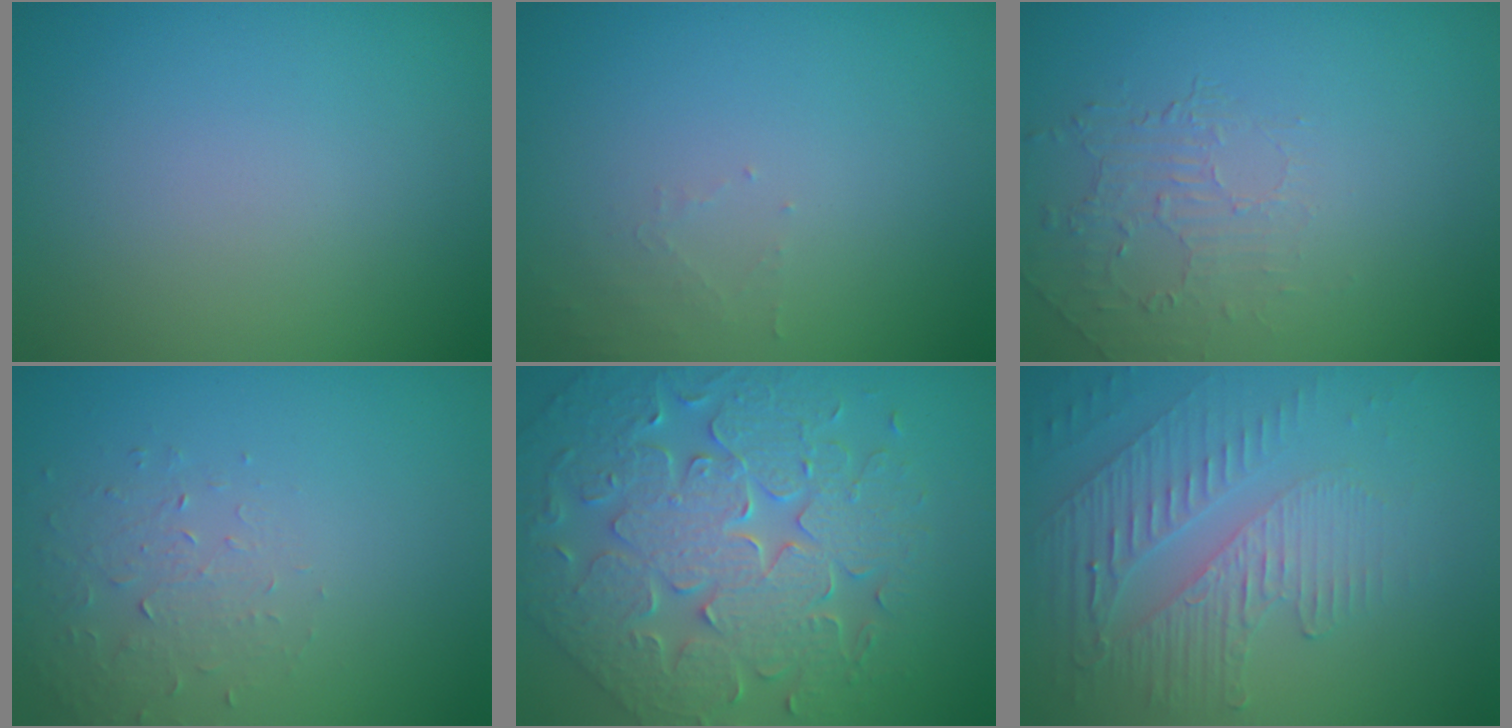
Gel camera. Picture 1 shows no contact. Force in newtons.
{"total": 1.0, "press": 1.0, "slide": 0.2}
{"total": 2.0, "press": 0.6, "slide": 1.9}
{"total": 1.4, "press": 0.7, "slide": 1.2}
{"total": 7.5, "press": 6.5, "slide": 3.6}
{"total": 5.8, "press": 3.4, "slide": 4.7}